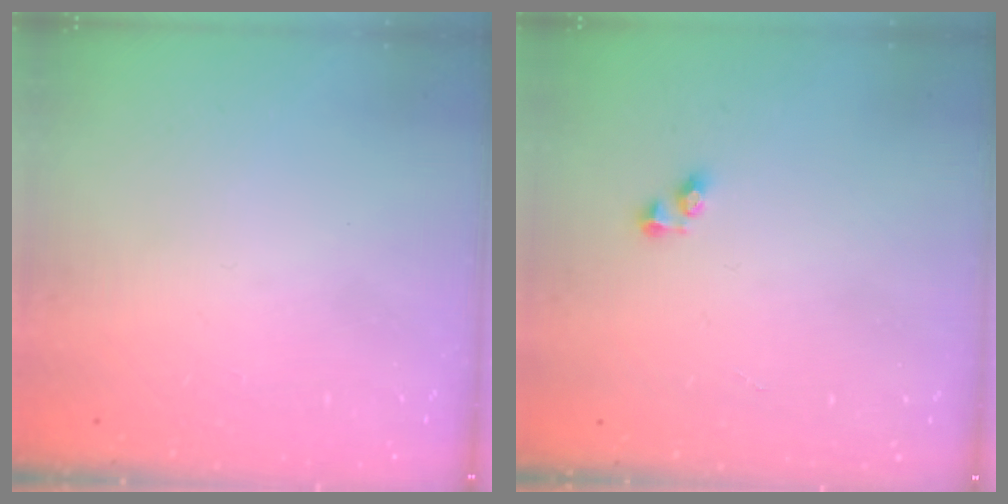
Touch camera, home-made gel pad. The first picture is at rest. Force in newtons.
{"total": 2.5, "press": 2.5, "slide": 0.2}